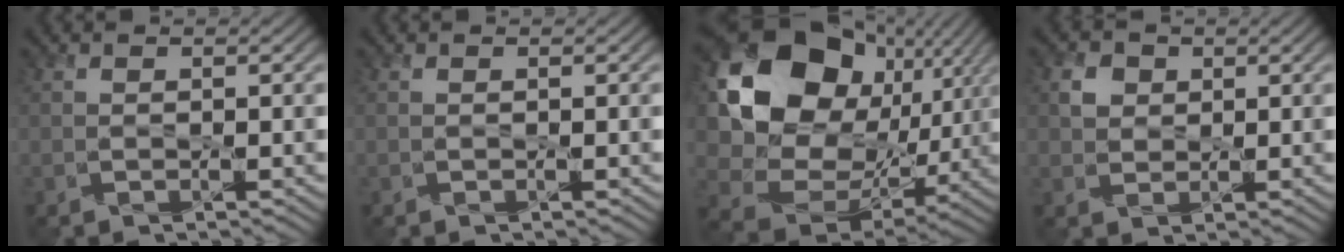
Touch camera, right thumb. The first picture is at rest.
{"total": 0.0}
{"total": 19.7, "force": [5.7, 15.4, 10.8], "torque": [-0.251, -0.001, 0.127]}
{"total": 2.4, "force": [1.1, 2.1, 0.4], "torque": [-0.011, 0.001, 0.019]}